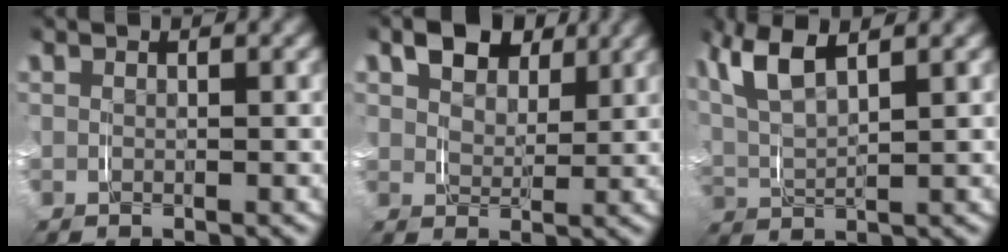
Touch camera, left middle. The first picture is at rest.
{"total": 4.6, "force": [2.2, 3.1, 2.5], "torque": [-0.044, -0.001, 0.029]}
{"total": 5.8, "force": [2.3, 3.4, 4.2], "torque": [-0.118, -0.006, 0.038]}